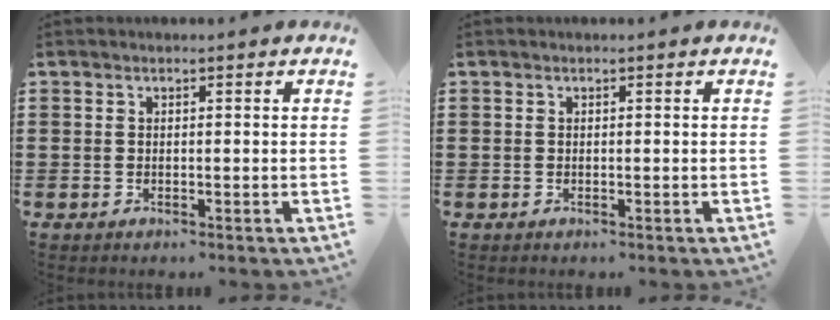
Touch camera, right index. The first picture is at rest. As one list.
[{"total": 0.0}]